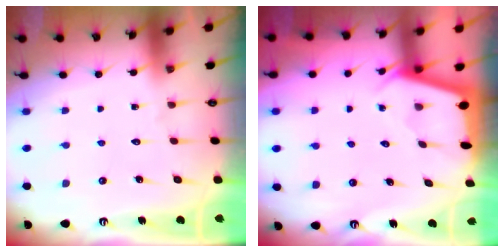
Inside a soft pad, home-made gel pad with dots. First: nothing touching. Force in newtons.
{"total": 2.2, "press": 2.2, "slide": 0.1}